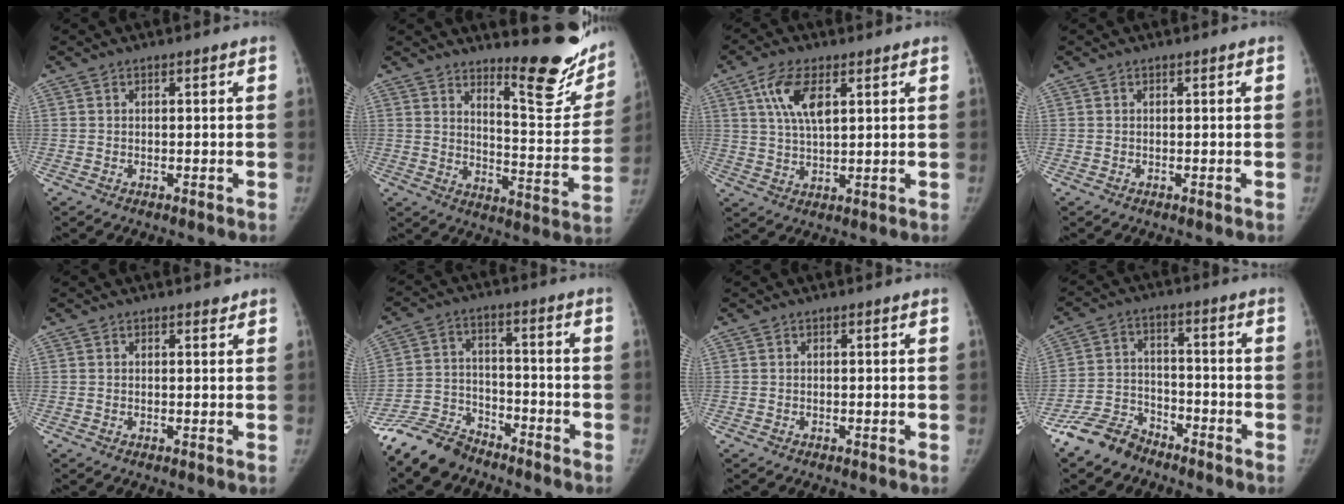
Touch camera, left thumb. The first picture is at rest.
{"total": 17.7, "force": [13.4, 4.7, 10.5], "torque": [-0.096, -0.129, 0.182]}
{"total": 8.4, "force": [3.5, 3.7, 6.7], "torque": [-0.128, -0.009, 0.068]}
{"total": 0.0}
{"total": 0.8, "force": [0.7, 0.4, 0.2], "torque": [0.000, -0.006, 0.007]}
{"total": 9.9, "force": [-8.7, 4.4, 2.0], "torque": [-0.034, 0.048, -0.170]}
{"total": 0.0}
{"total": 8.3, "force": [-6.7, 4.4, 1.9], "torque": [-0.028, 0.040, -0.136]}